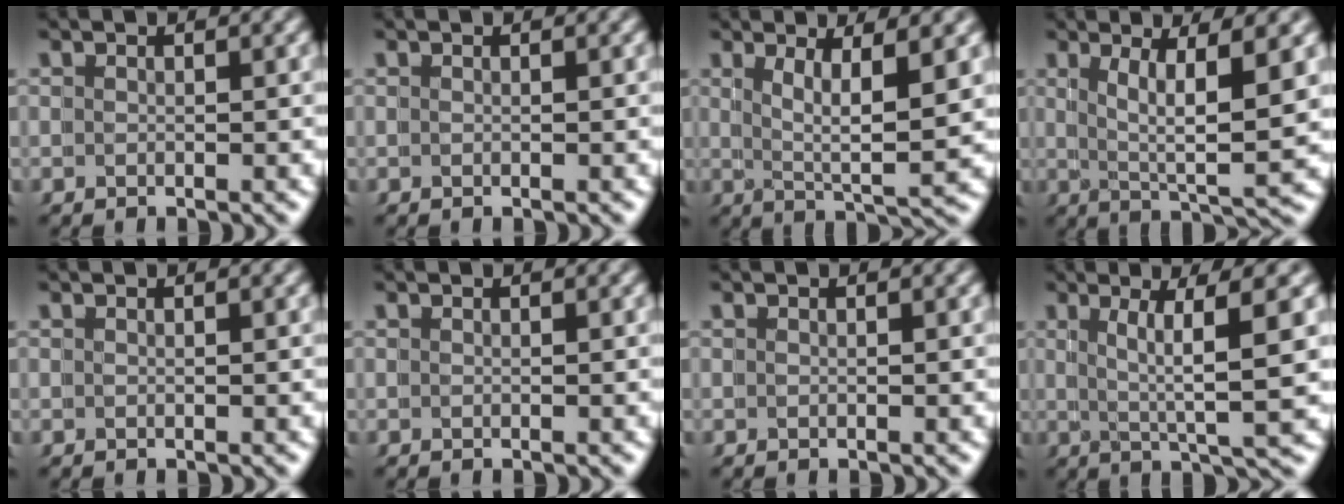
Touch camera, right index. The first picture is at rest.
{"total": 0.0}
{"total": 3.6, "force": [1.2, -1.8, 2.9], "torque": [-0.045, -0.016, 0.033]}
{"total": 4.3, "force": [1.1, -1.3, 4.0], "torque": [-0.062, -0.016, 0.032]}
{"total": 0.5, "force": [0.1, -0.2, -0.4], "torque": [0.004, 0.000, 0.003]}
{"total": 0.0}
{"total": 0.0}
{"total": 3.9, "force": [0.4, -2.5, 2.9], "torque": [-0.037, -0.008, 0.016]}